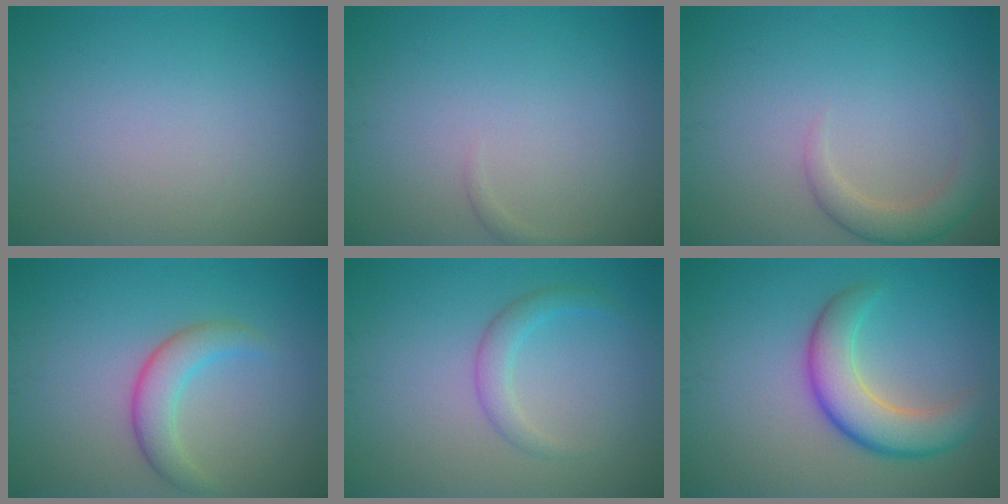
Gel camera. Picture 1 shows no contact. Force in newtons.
{"total": 0.6, "press": 0.6, "slide": 0.1}
{"total": 2.8, "press": 2.7, "slide": 0.2}
{"total": 3.1, "press": 3.1, "slide": 0.1}
{"total": 1.5, "press": 1.5, "slide": 0.1}
{"total": 5.7, "press": 5.7, "slide": 0.3}